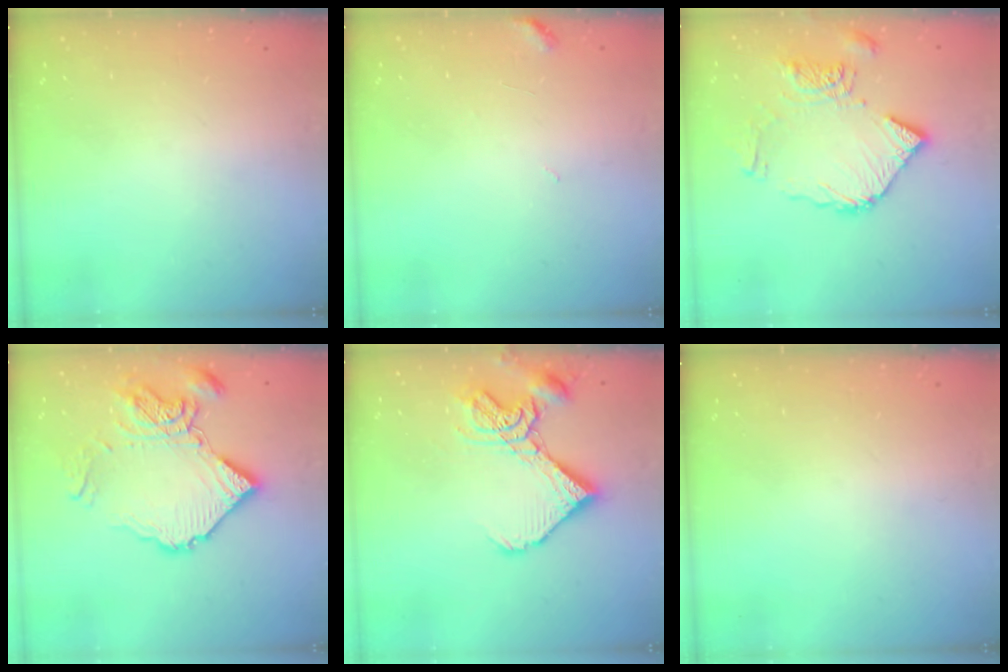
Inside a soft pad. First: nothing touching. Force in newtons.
{"total": 3.5, "press": 3.5, "slide": 0.3}
{"total": 13.2, "press": 13.1, "slide": 1.5}
{"total": 16.0, "press": 15.9, "slide": 1.6}
{"total": 13.6, "press": 13.5, "slide": 1.5}
{"total": 0.0}